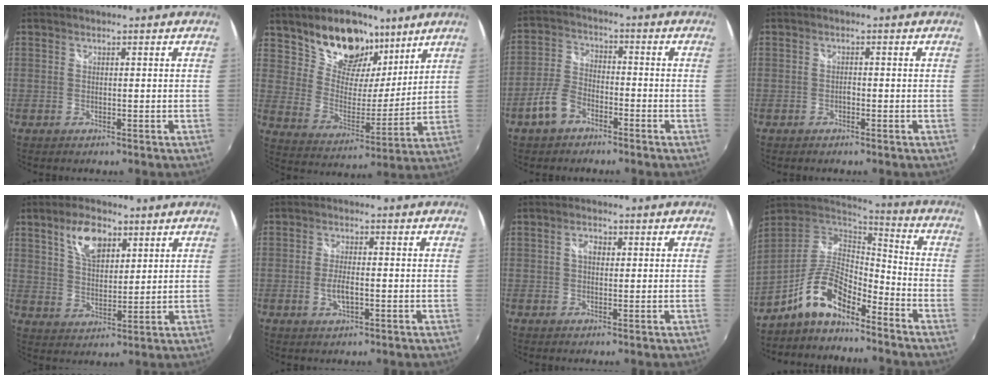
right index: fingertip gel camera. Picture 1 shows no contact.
{"total": 15.8, "force": [10.6, 9.3, 7.0], "torque": [-0.129, 0.012, 0.188]}
{"total": 7.1, "force": [-4.4, 4.3, 3.7], "torque": [-0.086, 0.011, -0.086]}
{"total": 0.7, "force": [-0.5, 0.4, 0.4], "torque": [-0.008, 0.001, -0.010]}
{"total": 8.5, "force": [4.6, 4.2, 5.7], "torque": [-0.105, 0.013, 0.085]}
{"total": 4.0, "force": [-1.1, 1.5, 3.5], "torque": [-0.072, -0.004, -0.019]}
{"total": 2.3, "force": [0.5, 1.6, 1.6], "torque": [-0.027, 0.006, 0.006]}
{"total": 11.9, "force": [-8.1, 4.1, 7.6], "torque": [-0.164, 0.009, -0.156]}